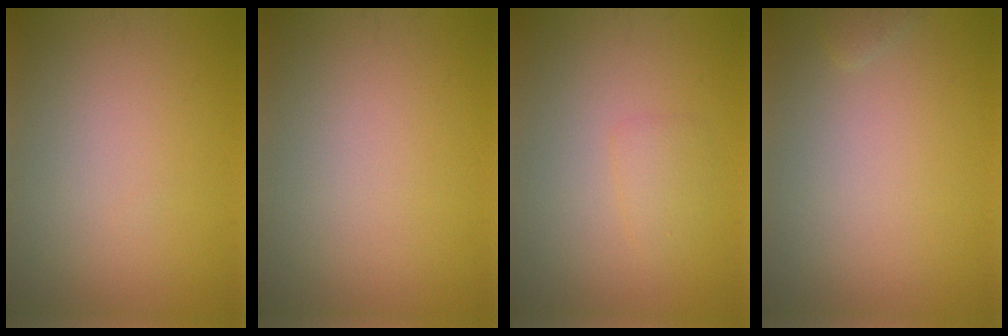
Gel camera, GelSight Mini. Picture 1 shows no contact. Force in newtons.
{"total": 0.0}
{"total": 1.2, "press": 1.2, "slide": 0.1}
{"total": 0.6, "press": 0.6, "slide": 0.1}